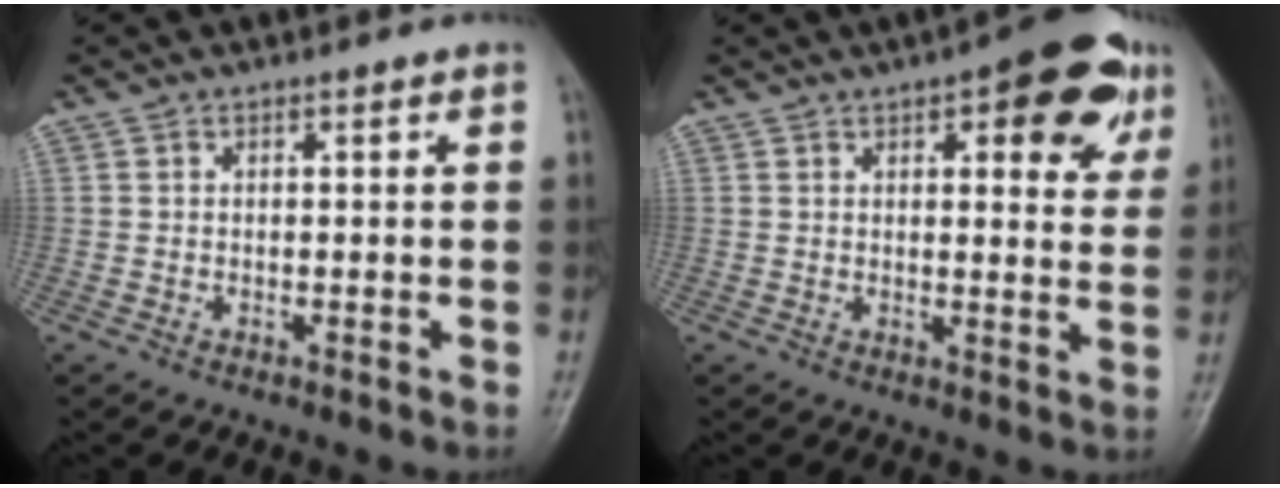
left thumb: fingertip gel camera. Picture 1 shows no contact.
{"total": 12.9, "force": [6.3, 5.2, 10.0], "torque": [-0.081, -0.014, 0.071]}